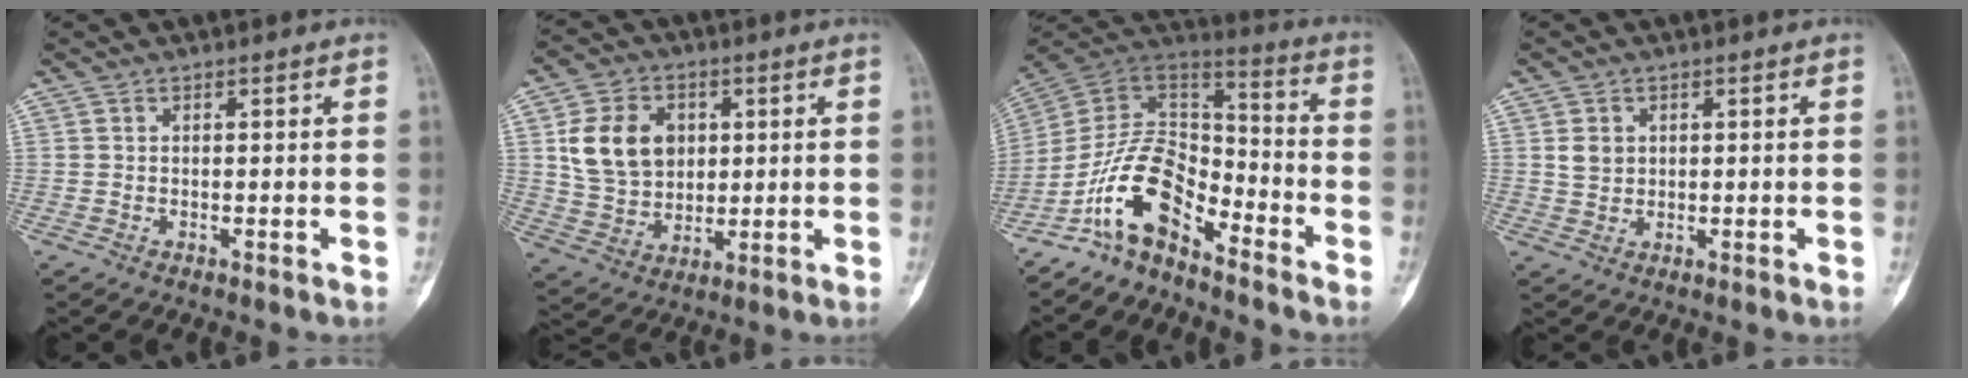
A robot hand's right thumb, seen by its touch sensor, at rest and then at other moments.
{"total": 13.1, "force": [2.9, 10.2, 7.7], "torque": [-0.105, -0.005, 0.059]}
{"total": 13.3, "force": [-8.7, 6.5, 7.8], "torque": [-0.119, 0.097, -0.176]}
{"total": 3.0, "force": [0.8, 2.5, 1.4], "torque": [-0.014, -0.002, 0.019]}